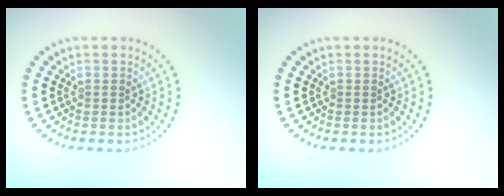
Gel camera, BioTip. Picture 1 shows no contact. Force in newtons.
{"total": 0.0}